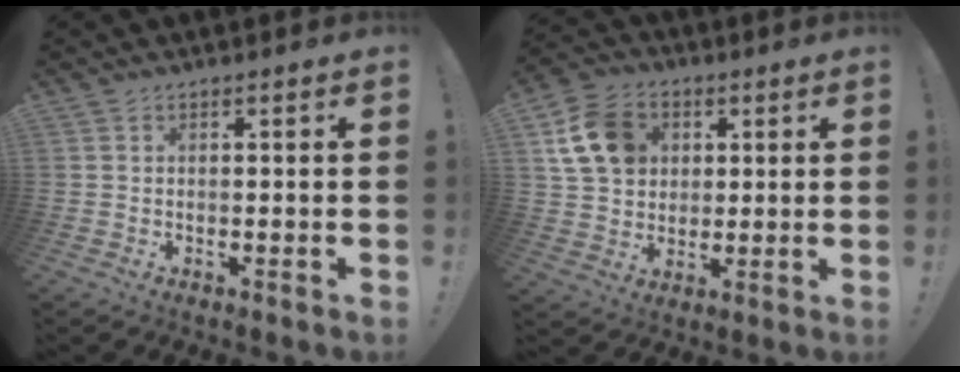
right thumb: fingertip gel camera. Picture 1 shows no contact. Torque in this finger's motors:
{"motor_torque": [0.51, 0.48, 0.21, -0.04, 0.02]}